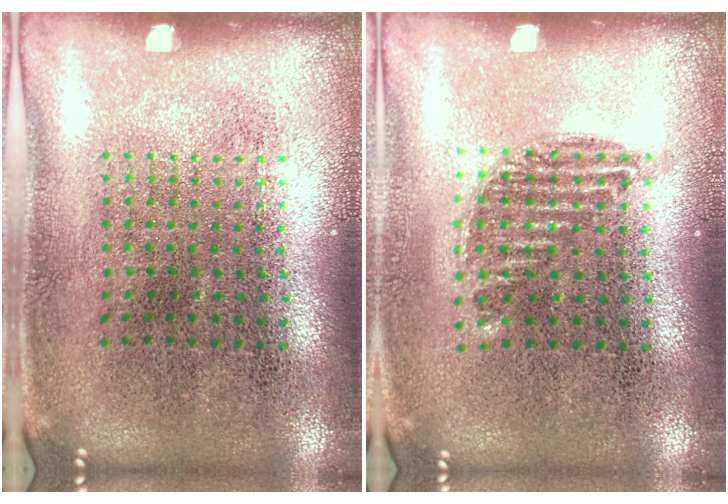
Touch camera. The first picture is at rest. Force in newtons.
{"total": 0.9, "press": 0.8, "slide": 0.4}